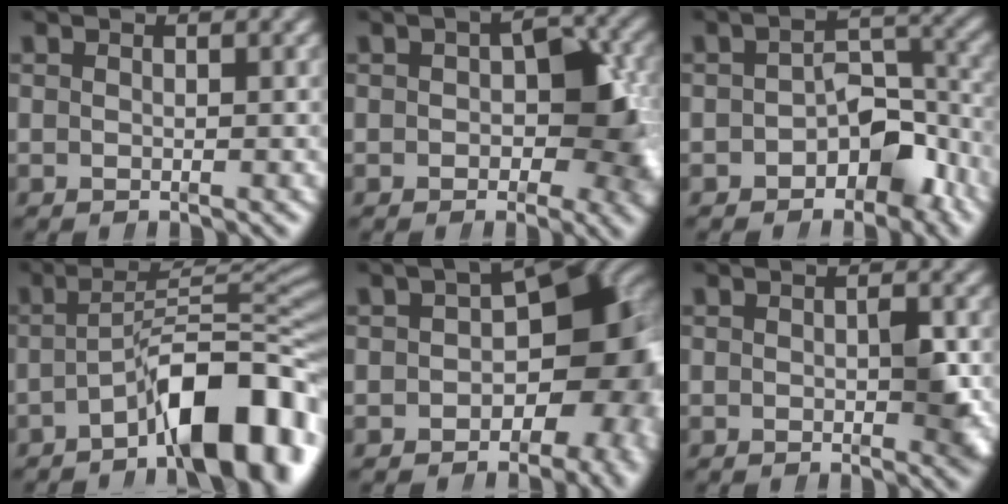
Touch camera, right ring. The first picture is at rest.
{"total": 6.6, "force": [-0.7, 4.1, 5.1], "torque": [-0.052, -0.004, -0.010]}
{"total": 4.4, "force": [-2.4, 2.5, 2.7], "torque": [-0.024, 0.003, -0.039]}
{"total": 10.0, "force": [-4.6, 3.6, 8.0], "torque": [-0.101, -0.004, -0.071]}
{"total": 11.3, "force": [-0.7, 7.0, 8.8], "torque": [-0.080, -0.006, -0.011]}
{"total": 2.3, "force": [-0.2, 0.8, 2.2], "torque": [-0.029, -0.002, -0.005]}